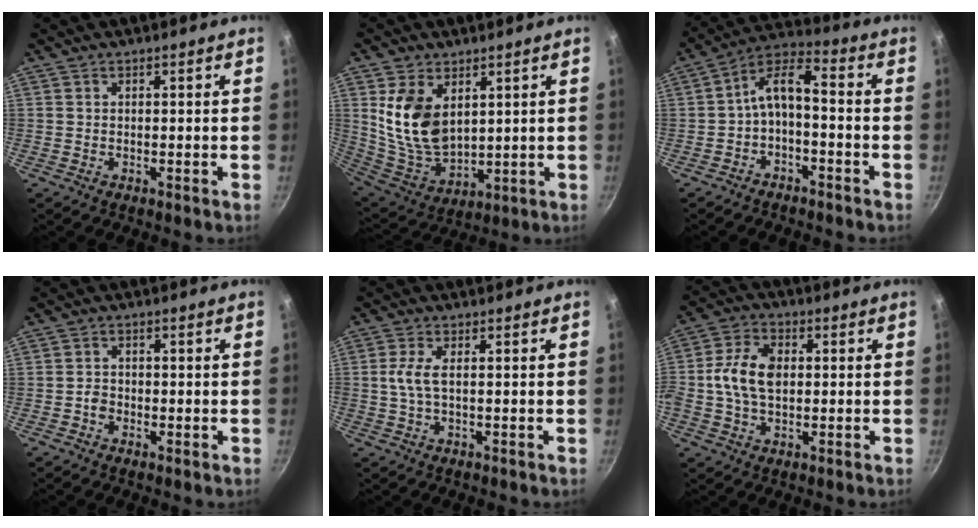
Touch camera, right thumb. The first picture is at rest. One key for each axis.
{"total": 13.7, "fx": 4.0, "fy": 8.6, "fz": 9.8, "tx": -0.175, "ty": -0.040, "tz": 0.094}
{"total": 7.9, "fx": -2.5, "fy": 3.5, "fz": 6.6, "tx": -0.129, "ty": 0.053, "tz": -0.051}
{"total": 1.9, "fx": -0.8, "fy": 1.5, "fz": 1.0, "tx": -0.014, "ty": 0.007, "tz": -0.017}
{"total": 3.9, "fx": 0.2, "fy": 1.3, "fz": 3.7, "tx": -0.092, "ty": 0.004, "tz": 0.004}
{"total": 9.9, "fx": 0.4, "fy": 6.4, "fz": 7.5, "tx": -0.140, "ty": 0.016, "tz": -0.004}